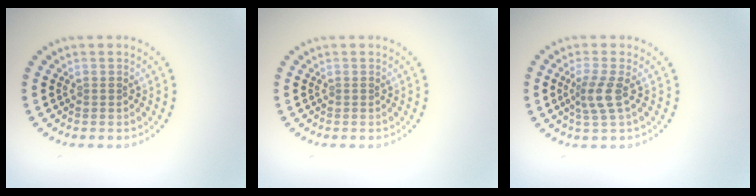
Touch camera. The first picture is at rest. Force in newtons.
{"total": 0.0}
{"total": 2.4, "press": 1.9, "slide": 1.6}